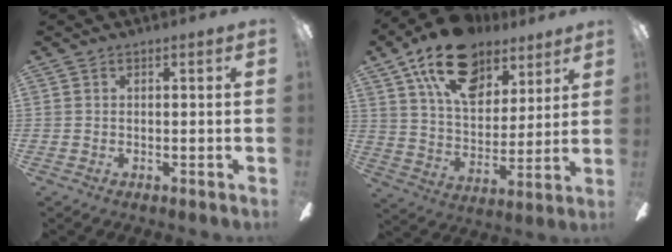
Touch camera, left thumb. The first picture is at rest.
{"total": 20.2, "force": [12.5, 11.3, 11.1], "torque": [-0.184, -0.054, 0.222]}